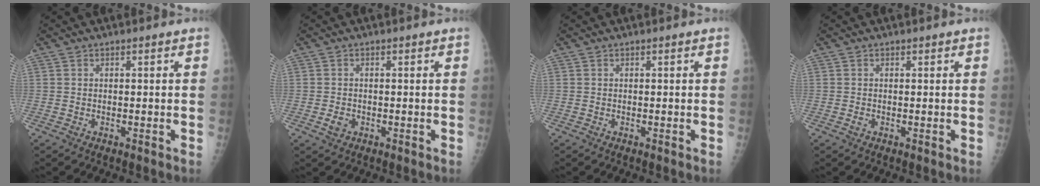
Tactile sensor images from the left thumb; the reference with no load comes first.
{"total": 2.1, "force": [-0.6, 1.7, 1.1], "torque": [-0.013, 0.001, -0.008]}
{"total": 0.0}
{"total": 0.6, "force": [0.0, 0.6, 0.3], "torque": [-0.002, 0.000, -0.001]}